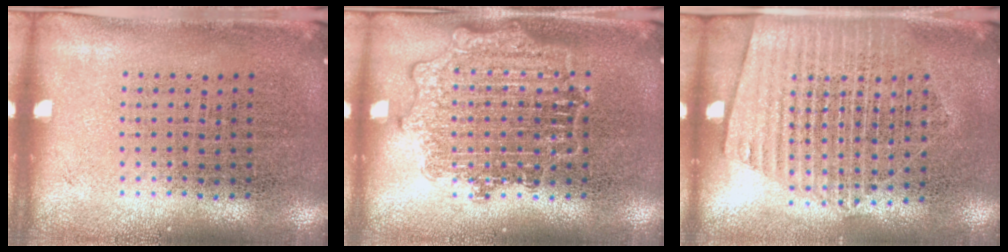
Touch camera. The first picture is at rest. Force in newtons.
{"total": 2.8, "press": 2.8, "slide": 0.5}
{"total": 1.4, "press": 1.3, "slide": 0.7}